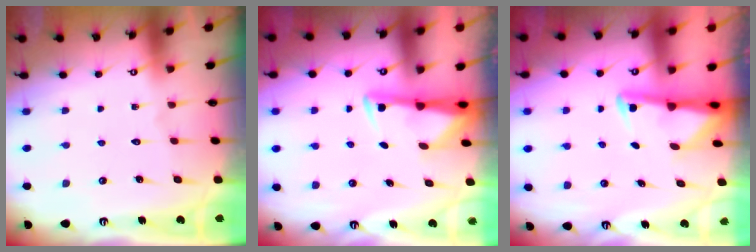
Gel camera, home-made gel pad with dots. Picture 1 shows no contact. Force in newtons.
{"total": 2.8, "press": 2.8, "slide": 0.5}
{"total": 2.8, "press": 2.7, "slide": 0.7}